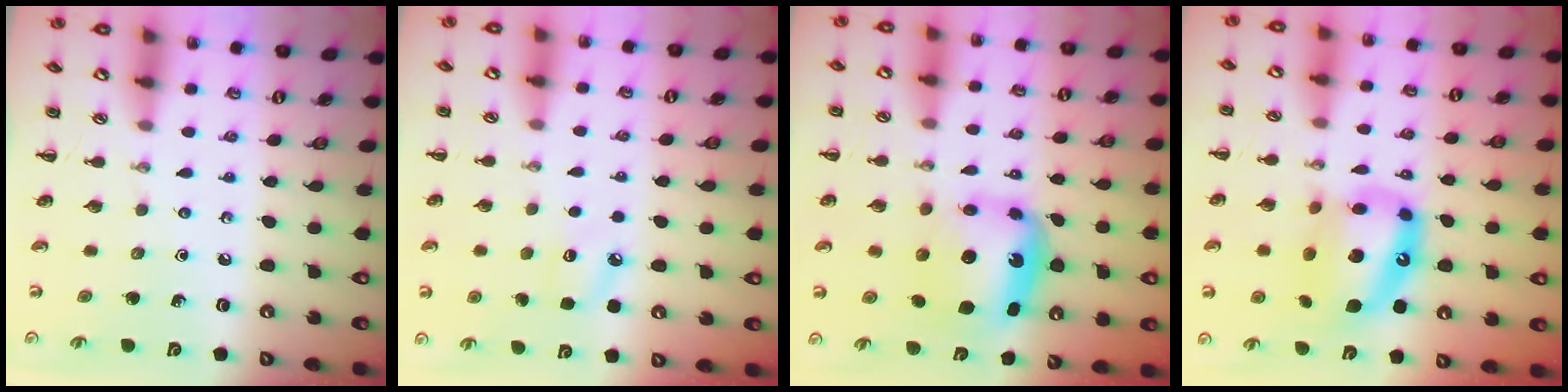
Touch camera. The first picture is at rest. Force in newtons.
{"total": 6.1, "press": 5.8, "slide": 1.7}
{"total": 6.3, "press": 6.1, "slide": 1.6}
{"total": 15.6, "press": 15.1, "slide": 3.9}